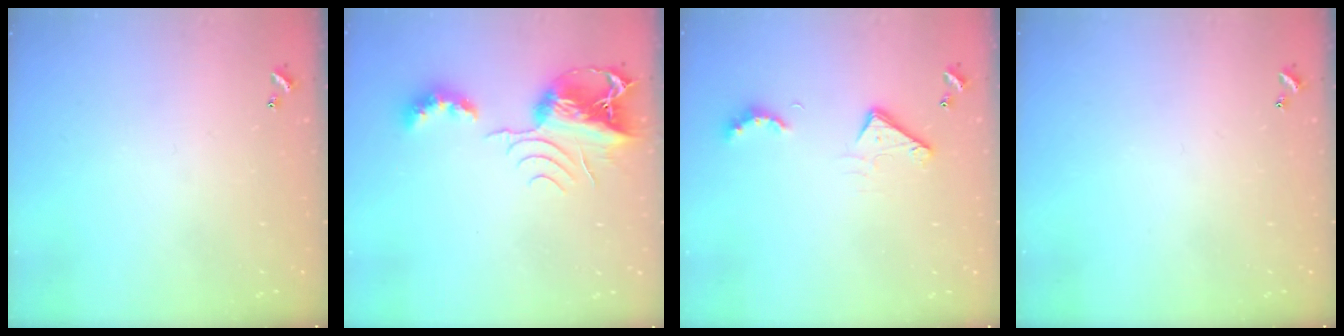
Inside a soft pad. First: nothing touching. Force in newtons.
{"total": 10.3, "press": 10.2, "slide": 1.2}
{"total": 5.4, "press": 5.3, "slide": 0.9}
{"total": 0.0}